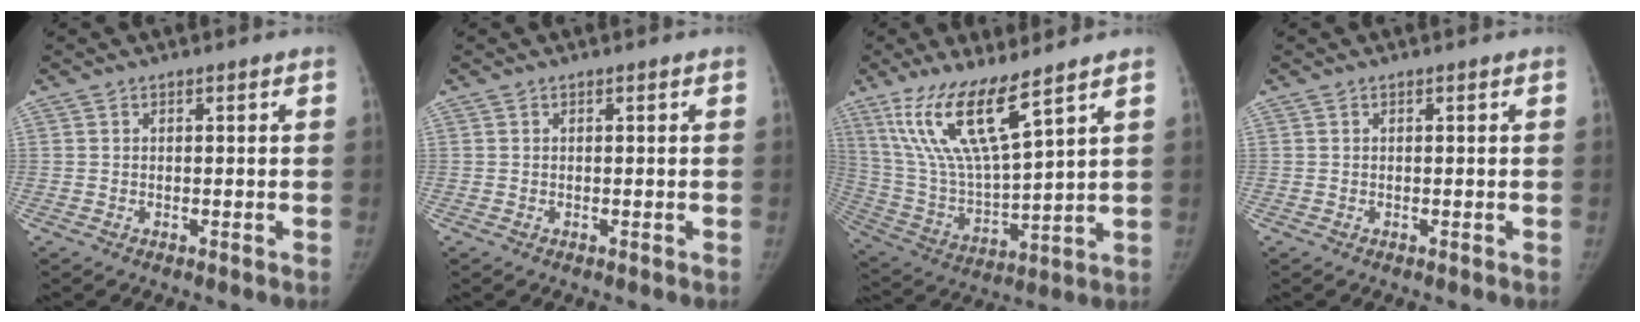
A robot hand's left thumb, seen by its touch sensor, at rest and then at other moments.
{"total": 0.0}
{"total": 16.1, "force": [9.9, 3.2, 12.3], "torque": [-0.245, -0.054, 0.209]}
{"total": 0.0}